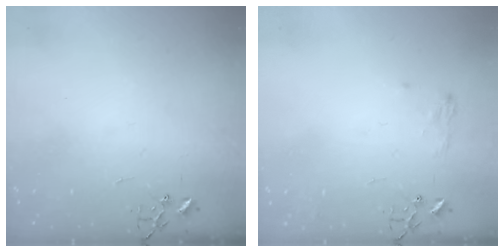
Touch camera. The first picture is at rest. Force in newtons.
{"total": 7.0, "press": 7.0, "slide": 0.8}